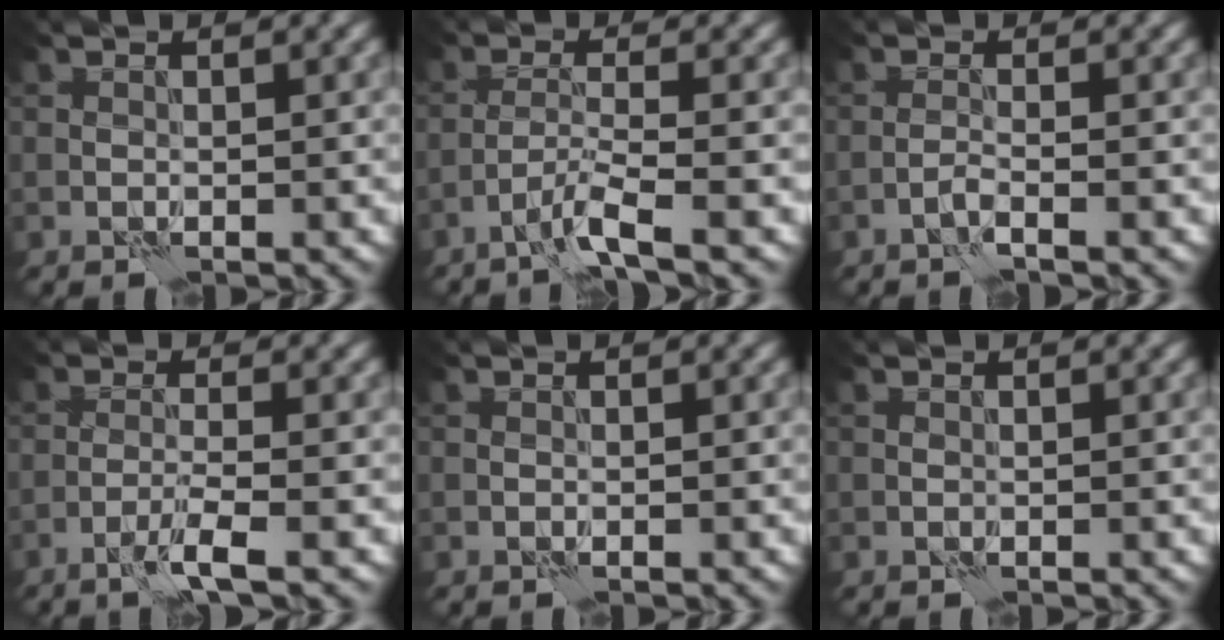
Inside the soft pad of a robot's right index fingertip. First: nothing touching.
{"total": 3.3, "force": [-2.1, 0.1, 2.5], "torque": [-0.046, 0.008, -0.055]}
{"total": 1.5, "force": [-0.9, 0.2, 1.2], "torque": [-0.020, 0.007, -0.024]}
{"total": 3.0, "force": [-1.7, 0.1, 2.4], "torque": [-0.044, 0.006, -0.043]}
{"total": 0.0}
{"total": 0.0}